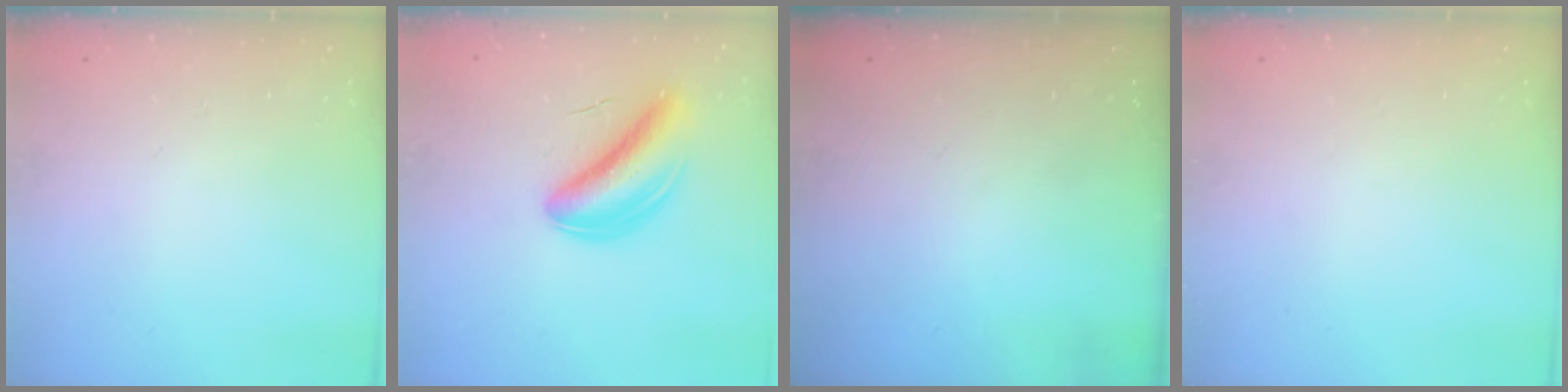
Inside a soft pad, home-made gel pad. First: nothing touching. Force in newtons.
{"total": 7.7, "press": 7.3, "slide": 2.5}
{"total": 0.0}
{"total": 0.0}